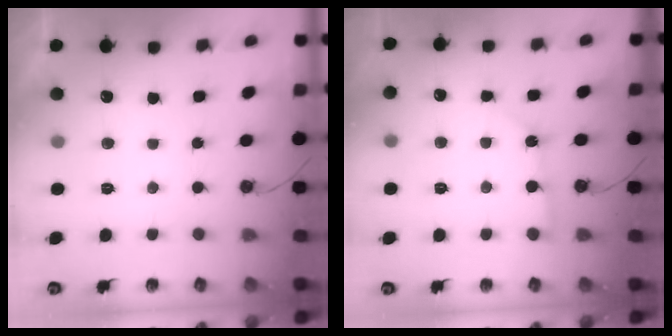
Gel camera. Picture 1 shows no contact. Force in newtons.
{"total": 2.6, "press": 2.6, "slide": 0.2}